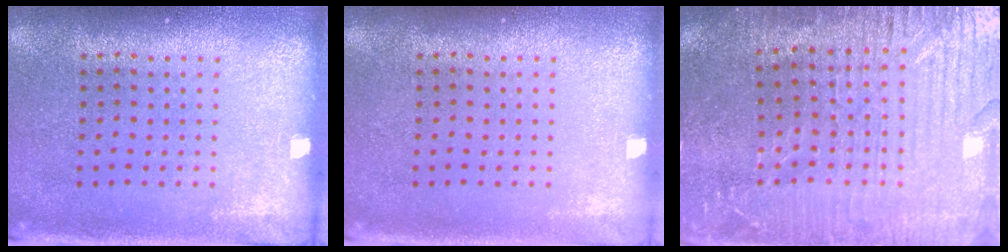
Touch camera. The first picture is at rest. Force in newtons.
{"total": 0.0}
{"total": 3.7, "press": 3.6, "slide": 0.8}